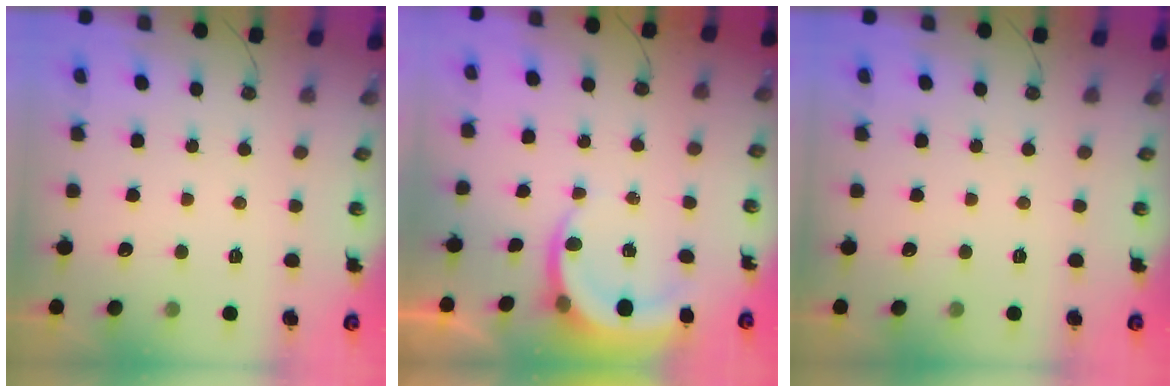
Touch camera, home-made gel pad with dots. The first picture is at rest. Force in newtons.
{"total": 4.6, "press": 4.6, "slide": 0.3}
{"total": 0.0}